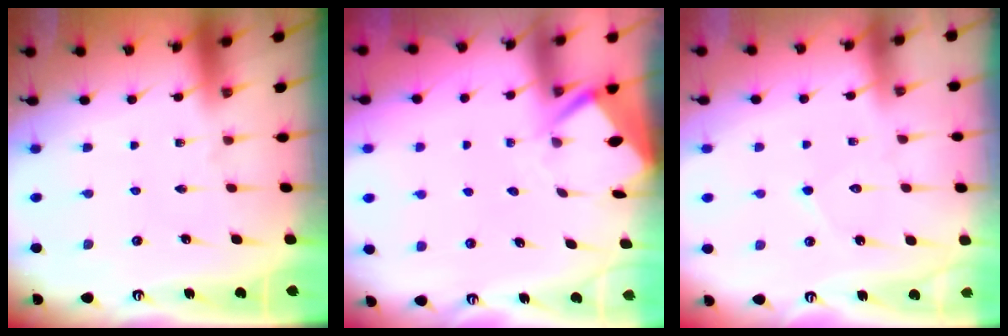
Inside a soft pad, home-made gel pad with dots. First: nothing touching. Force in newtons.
{"total": 3.3, "press": 3.3, "slide": 0.3}
{"total": 5.6, "press": 5.6, "slide": 0.5}